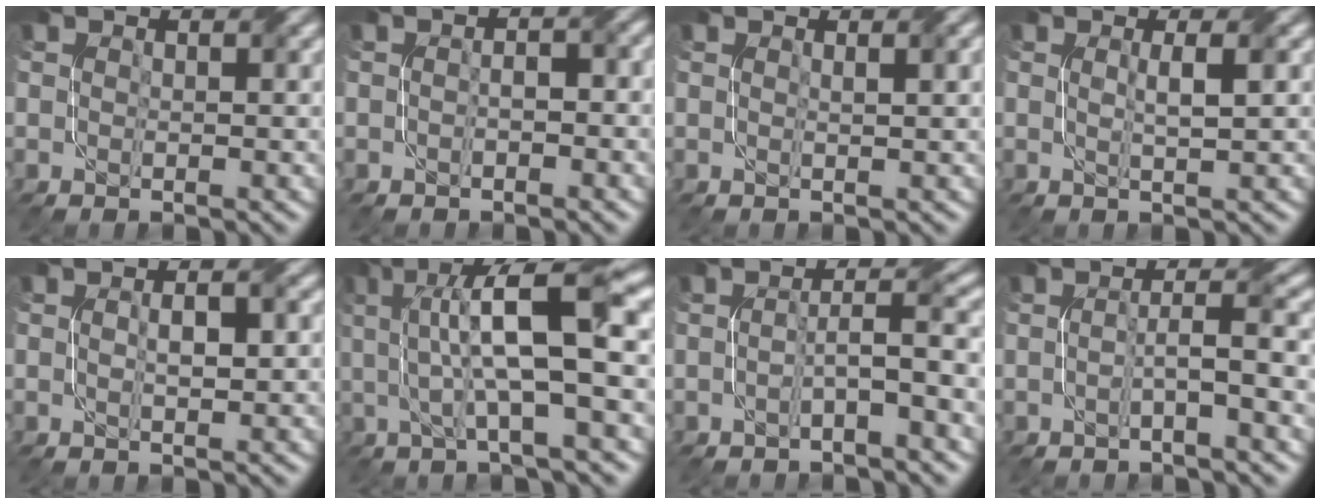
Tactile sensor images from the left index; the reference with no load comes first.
{"total": 1.8, "force": [-0.4, 0.8, 1.5], "torque": [-0.027, 0.002, -0.013]}
{"total": 1.9, "force": [0.8, 0.6, 1.6], "torque": [-0.017, 0.005, 0.005]}
{"total": 1.7, "force": [0.3, 0.2, 1.7], "torque": [-0.028, 0.006, 0.002]}
{"total": 2.0, "force": [0.1, 0.5, 1.9], "torque": [-0.030, 0.001, 0.005]}
{"total": 9.9, "force": [1.4, 2.4, 9.6], "torque": [-0.160, 0.012, 0.027]}
{"total": 3.3, "force": [-0.8, 0.3, 3.2], "torque": [-0.053, 0.015, -0.020]}
{"total": 3.6, "force": [-0.6, 0.4, 3.5], "torque": [-0.053, 0.011, -0.016]}